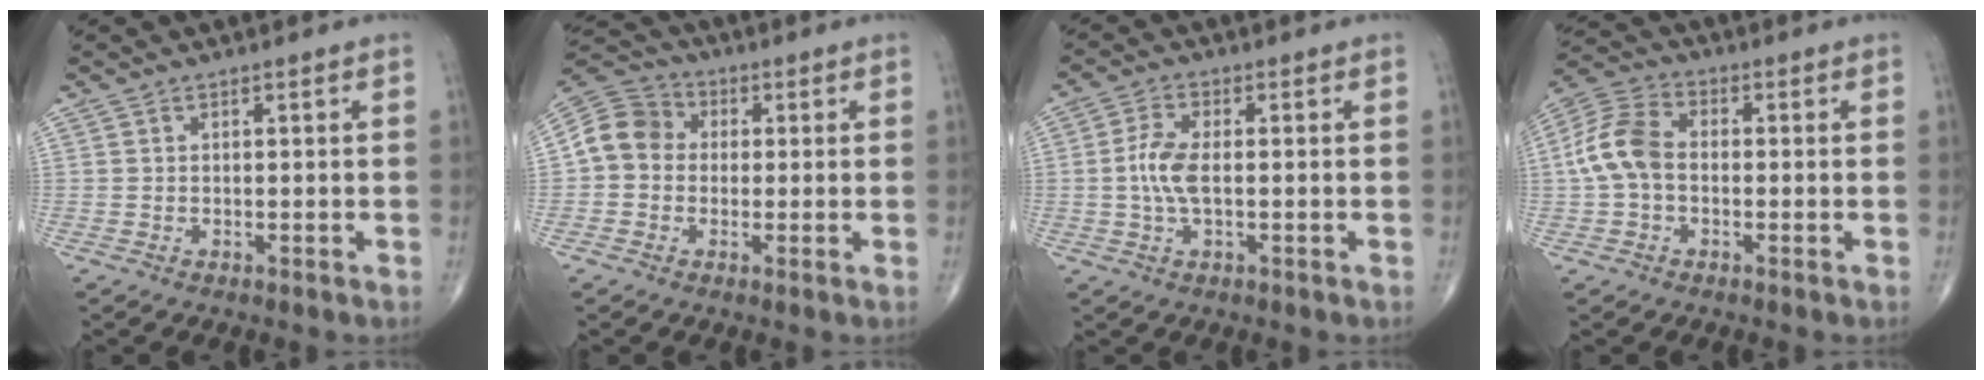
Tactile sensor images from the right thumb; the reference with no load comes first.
{"total": 8.9, "force": [0.1, 7.8, 4.3], "torque": [-0.068, 0.029, -0.012]}
{"total": 5.6, "force": [-0.2, 2.3, 5.0], "torque": [-0.119, 0.007, -0.009]}
{"total": 9.5, "force": [-0.5, 6.4, 6.9], "torque": [-0.145, 0.029, -0.023]}